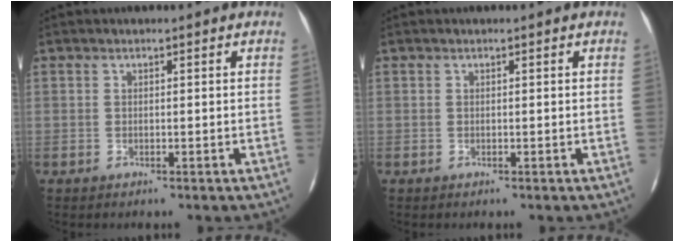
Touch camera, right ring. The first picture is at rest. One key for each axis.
{"total": 0.0}